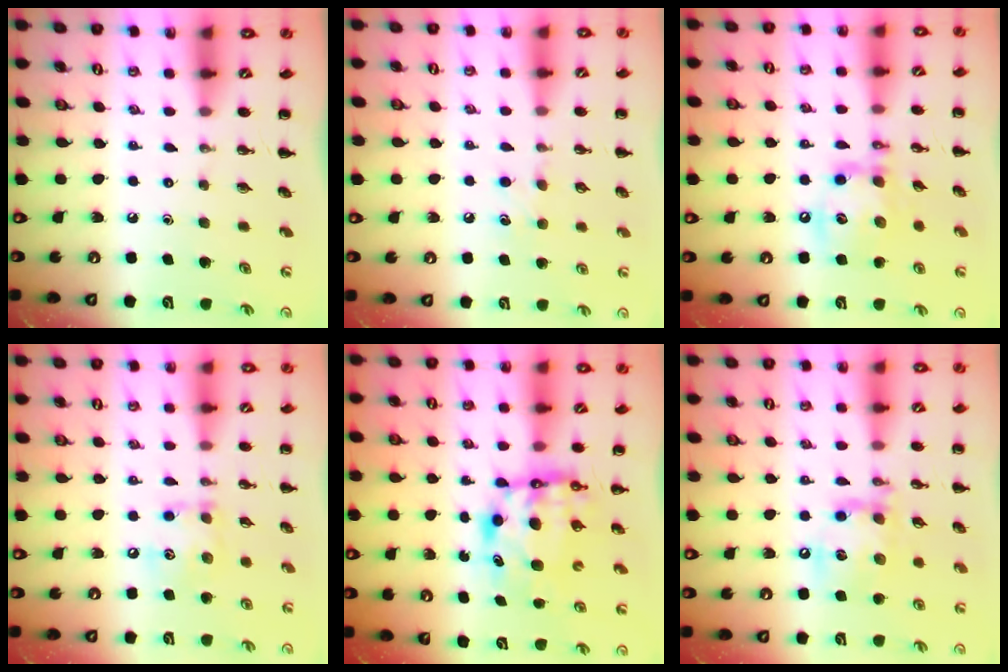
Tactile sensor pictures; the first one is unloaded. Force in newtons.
{"total": 5.6, "press": 5.4, "slide": 1.5}
{"total": 14.1, "press": 14.0, "slide": 1.7}
{"total": 9.6, "press": 9.5, "slide": 1.3}
{"total": 6.5, "press": 6.2, "slide": 1.9}
{"total": 14.7, "press": 14.5, "slide": 2.0}